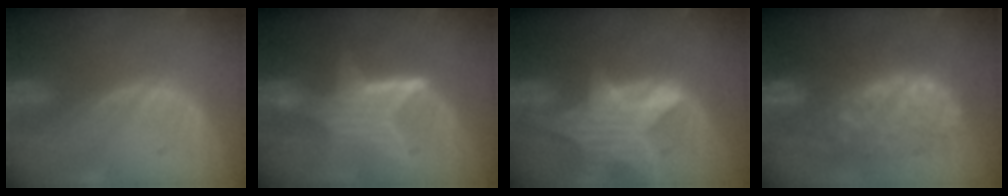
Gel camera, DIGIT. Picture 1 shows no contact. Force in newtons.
{"total": 6.7, "press": 6.1, "slide": 2.8}
{"total": 8.4, "press": 7.4, "slide": 4.0}
{"total": 12.2, "press": 12.2, "slide": 1.4}